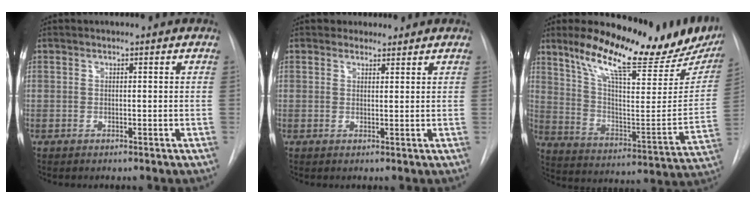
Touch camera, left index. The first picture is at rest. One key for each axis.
{"total": 1.9, "fx": 1.5, "fy": 1.1, "fz": -0.2, "tx": 0.004, "ty": 0.007, "tz": 0.019}
{"total": 24.4, "fx": 18.9, "fy": 5.6, "fz": 14.4, "tx": -0.218, "ty": -0.028, "tz": 0.269}